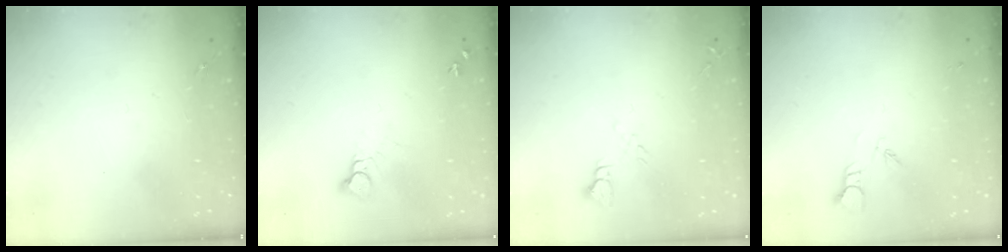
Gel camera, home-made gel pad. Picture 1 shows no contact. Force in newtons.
{"total": 3.7, "press": 3.7, "slide": 0.2}
{"total": 5.0, "press": 4.9, "slide": 0.5}
{"total": 2.7, "press": 2.7, "slide": 0.3}